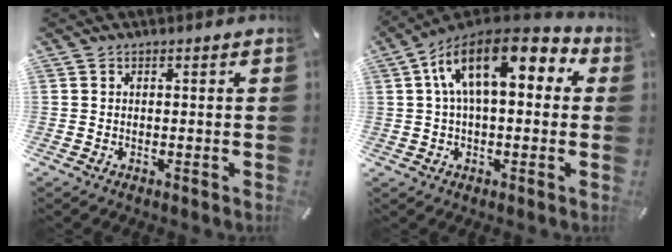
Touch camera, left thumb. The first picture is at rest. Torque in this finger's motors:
{"motor_torque": [1.91, 1.93, 2.31, -0.46, 0.33]}